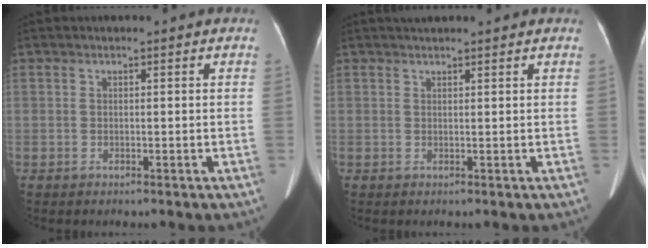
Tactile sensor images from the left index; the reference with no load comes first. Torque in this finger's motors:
{"motor_torque": [-1.12, 1.02, -0.74, -0.05]}